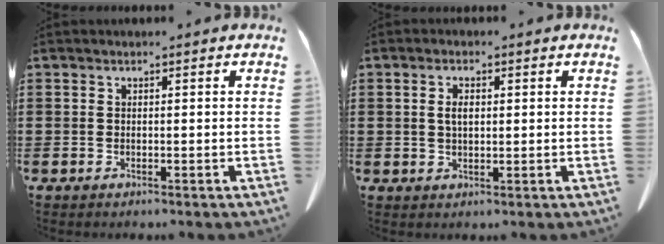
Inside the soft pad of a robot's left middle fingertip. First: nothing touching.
{"total": 2.5, "force": [0.6, 1.1, 2.2], "torque": [-0.046, 0.006, 0.009]}